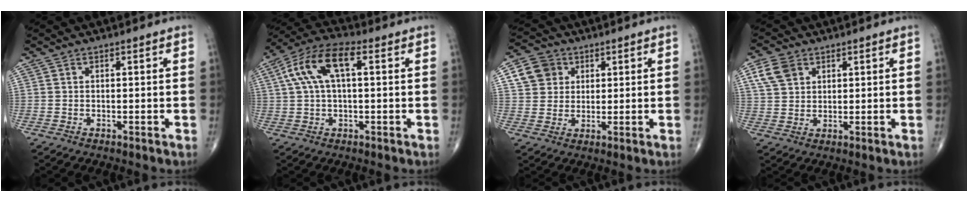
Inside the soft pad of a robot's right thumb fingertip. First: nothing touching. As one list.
[{"total": 10.9, "force": [2.6, 4.7, 9.5], "torque": [-0.199, 0.037, 0.043]}, {"total": 7.2, "force": [2.6, 6.3, 2.5], "torque": [-0.020, -0.001, 0.045]}, {"total": 6.0, "force": [2.8, 4.3, 3.1], "torque": [-0.048, -0.002, 0.057]}]